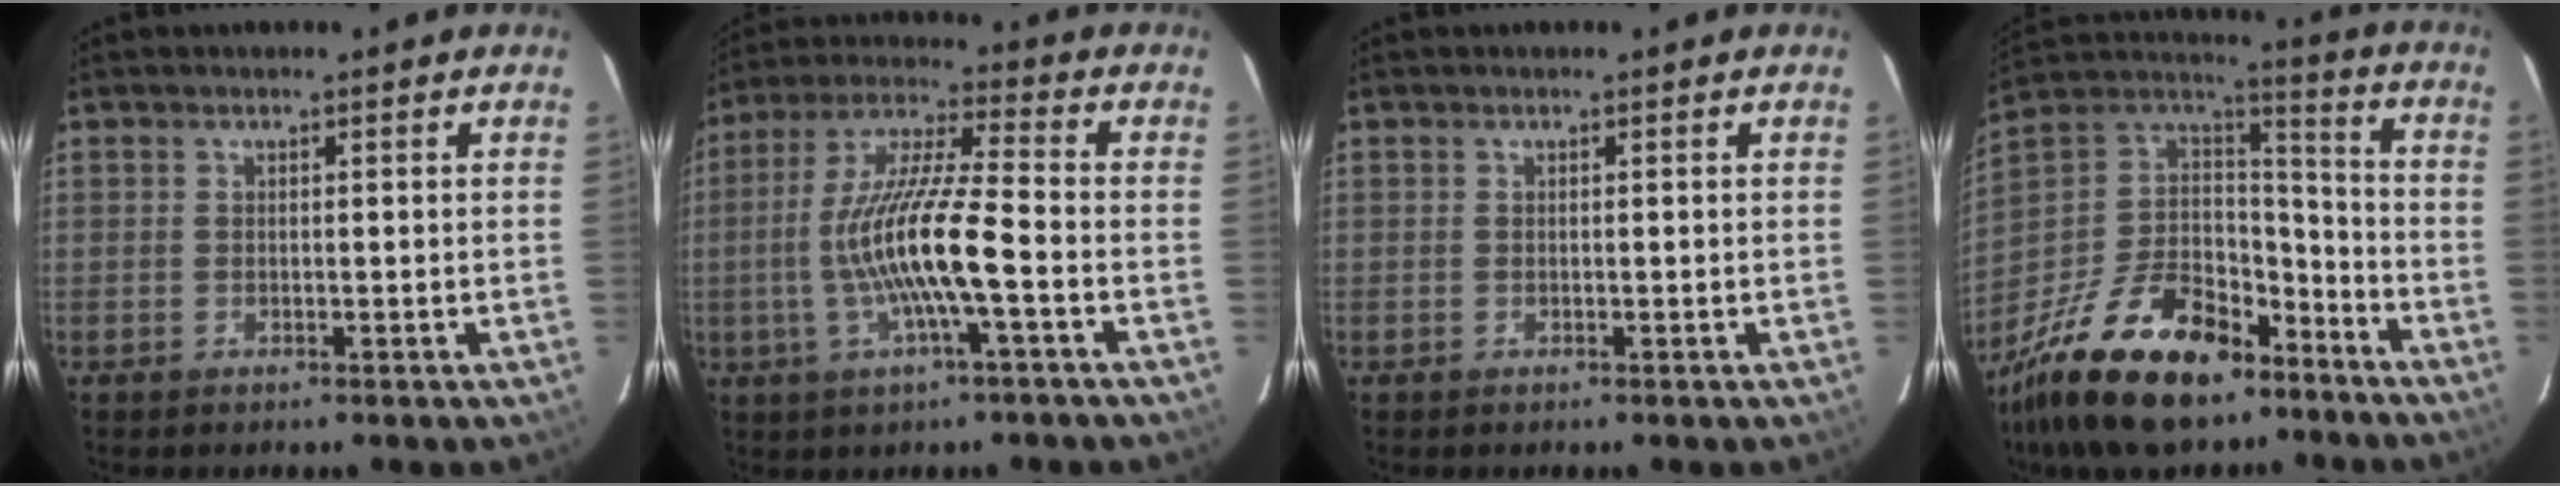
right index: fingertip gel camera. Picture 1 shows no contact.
{"total": 13.9, "force": [-3.4, 1.1, 13.4], "torque": [-0.267, 0.003, -0.065]}
{"total": 0.0}
{"total": 26.2, "force": [-17.4, 13.0, 14.7], "torque": [-0.306, 0.009, -0.280]}